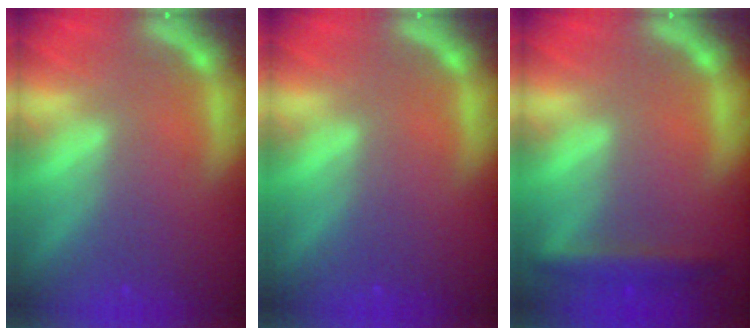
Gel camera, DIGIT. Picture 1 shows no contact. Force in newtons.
{"total": 0.0}
{"total": 2.9}